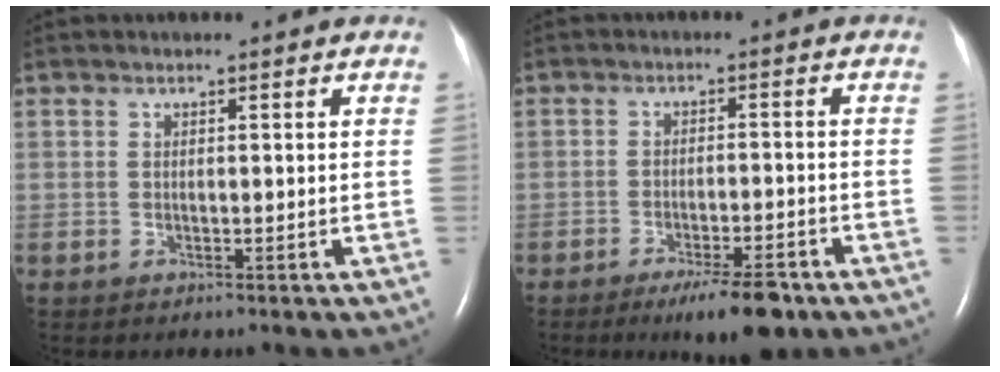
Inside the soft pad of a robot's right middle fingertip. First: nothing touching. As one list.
[{"total": 7.2, "force": [-5.0, 1.2, 5.1], "torque": [-0.081, -0.011, -0.073]}]